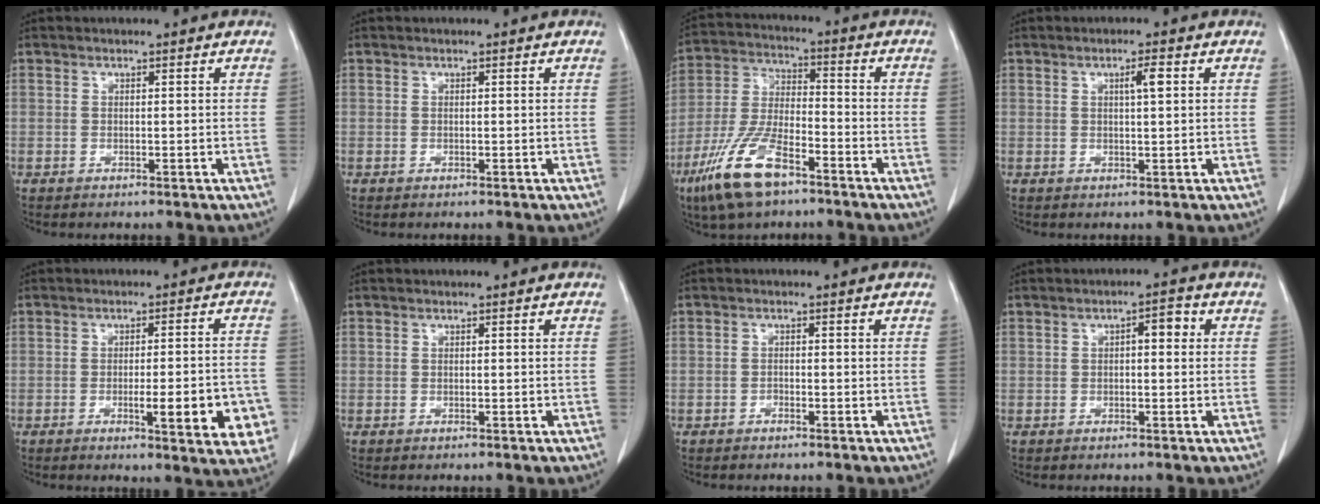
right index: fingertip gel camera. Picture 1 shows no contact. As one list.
[{"total": 0.0}, {"total": 12.8, "force": [-7.9, 4.1, 9.1], "torque": [-0.198, -0.013, -0.151]}, {"total": 2.3, "force": [0.8, 0.2, 2.2], "torque": [-0.039, 0.001, 0.013]}, {"total": 10.4, "force": [-3.4, 1.9, 9.7], "torque": [-0.111, -0.002, -0.038]}, {"total": 0.0}, {"total": 0.7, "force": [-0.6, 0.2, 0.4], "torque": [-0.010, 0.001, -0.009]}, {"total": 2.9, "force": [0.5, 1.1, 2.7], "torque": [-0.039, 0.014, 0.006]}]